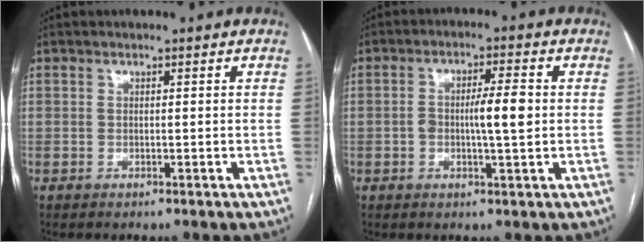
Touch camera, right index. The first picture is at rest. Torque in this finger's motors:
{"motor_torque": [0.14, -0.06, 0.15, 0.08]}